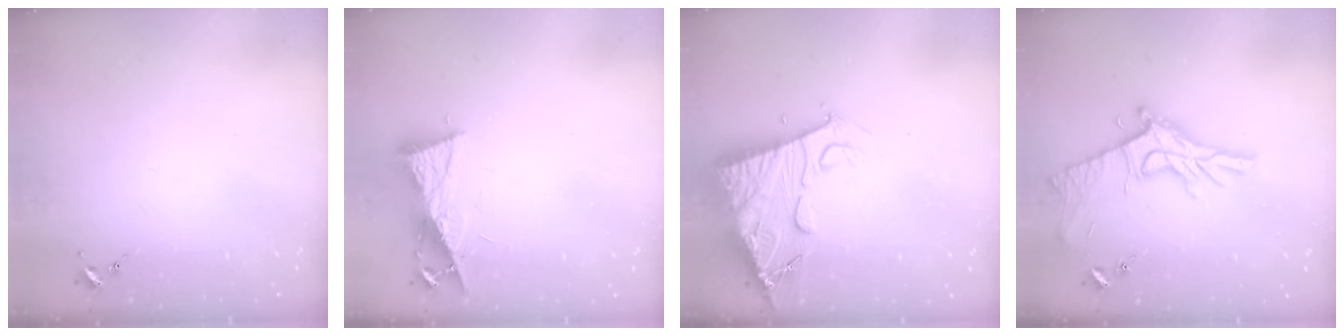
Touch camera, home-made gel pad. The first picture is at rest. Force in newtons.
{"total": 8.3, "press": 8.3, "slide": 0.8}
{"total": 14.3, "press": 14.2, "slide": 1.3}
{"total": 14.6, "press": 14.6, "slide": 0.4}